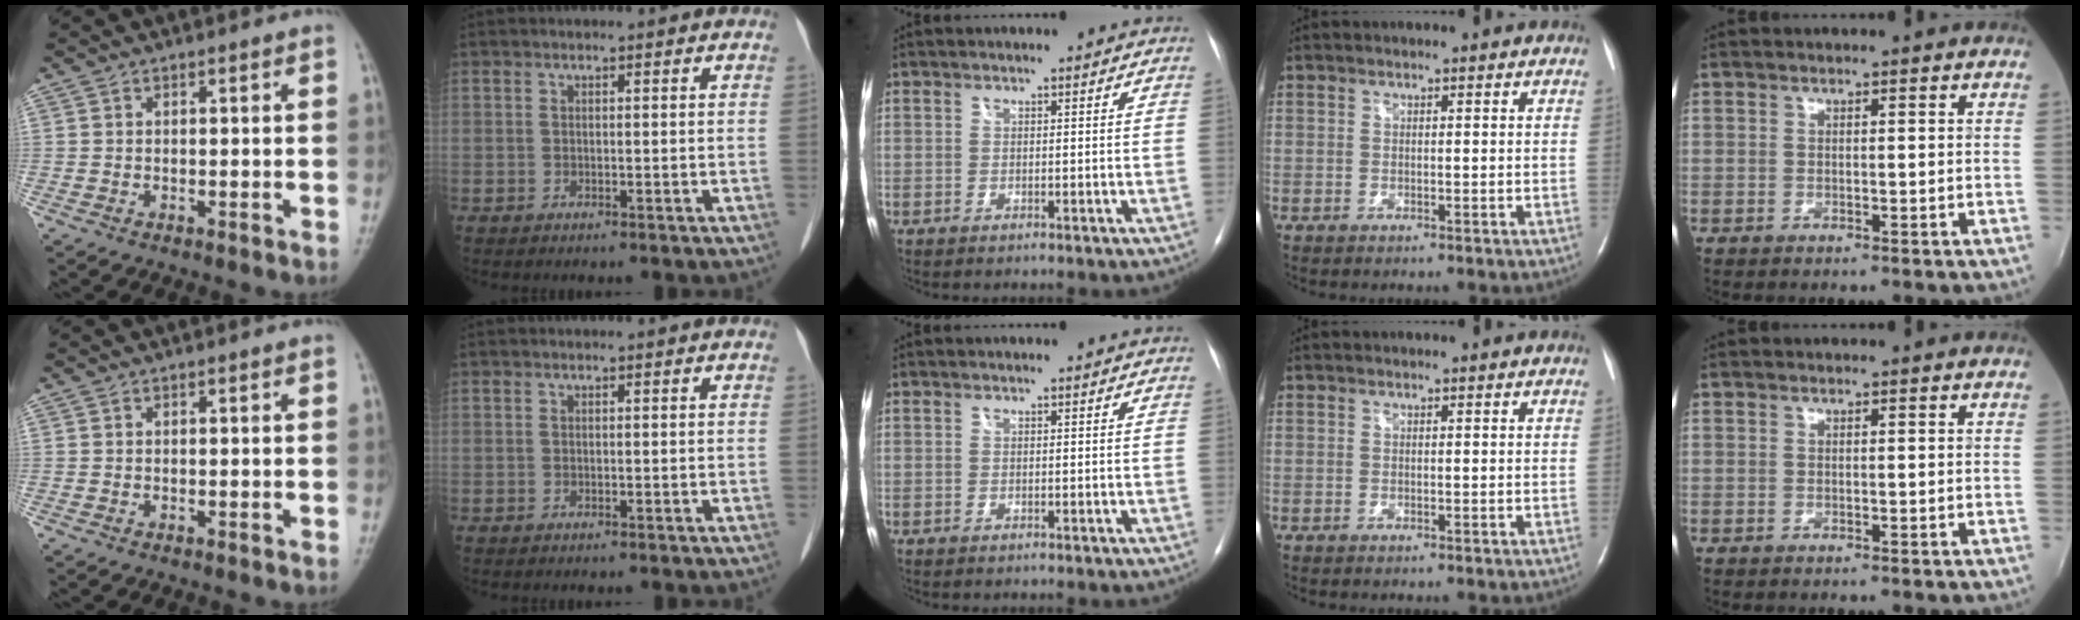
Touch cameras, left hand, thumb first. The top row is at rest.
{}